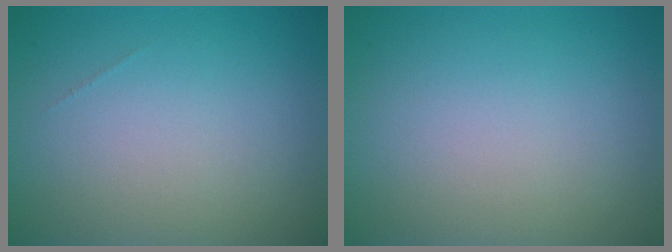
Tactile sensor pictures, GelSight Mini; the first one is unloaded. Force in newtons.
{"total": 0.0}